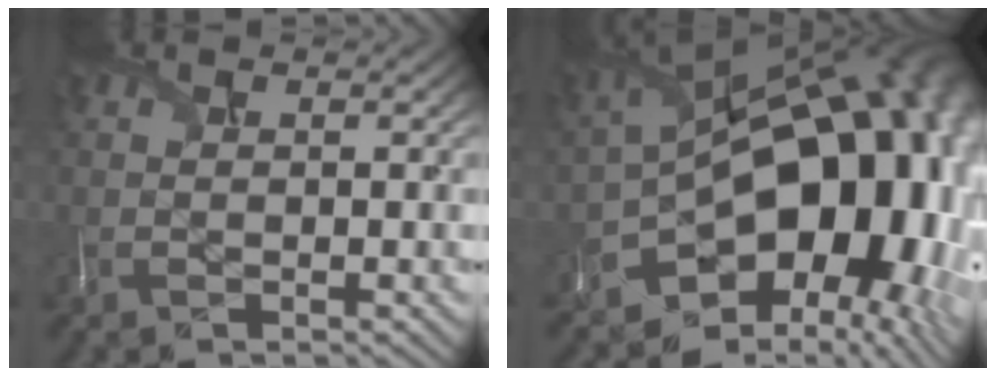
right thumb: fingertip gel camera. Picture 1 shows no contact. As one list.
[{"total": 17.3, "force": [-4.6, 11.1, 12.5], "torque": [-0.163, -0.024, -0.050]}]